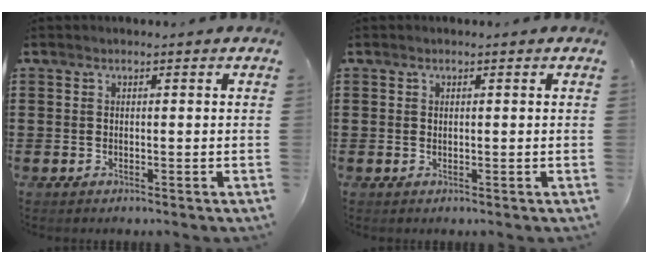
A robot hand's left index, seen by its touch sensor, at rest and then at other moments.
{"total": 0.0}